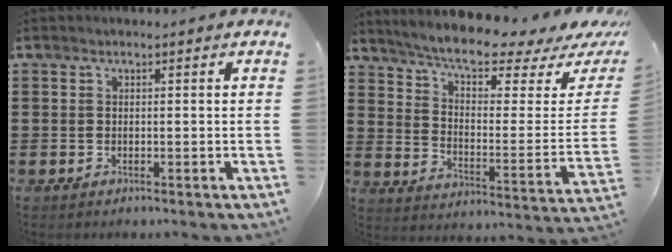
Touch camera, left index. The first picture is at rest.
{"total": 7.3, "force": [6.1, 0.4, 4.0], "torque": [-0.089, -0.051, 0.099]}